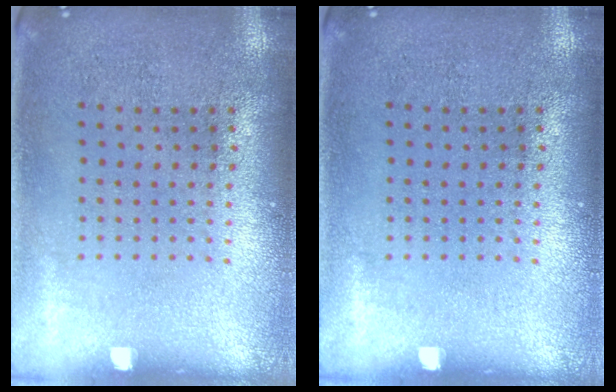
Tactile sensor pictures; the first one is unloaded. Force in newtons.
{"total": 0.0}